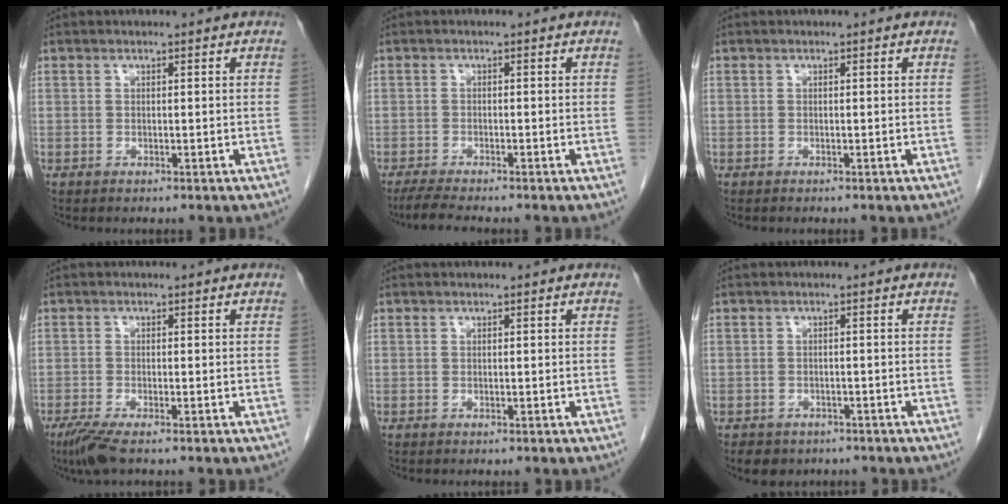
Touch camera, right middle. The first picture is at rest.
{"total": 3.7, "force": [-3.2, 0.0, 1.9], "torque": [-0.039, -0.013, -0.056]}
{"total": 0.0}
{"total": 3.5, "force": [-2.4, 0.4, 2.5], "torque": [-0.053, -0.011, -0.049]}
{"total": 0.0}
{"total": 3.8, "force": [-2.8, 2.4, 0.7], "torque": [-0.015, 0.003, -0.036]}